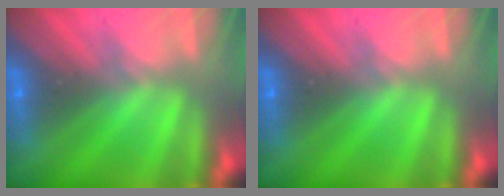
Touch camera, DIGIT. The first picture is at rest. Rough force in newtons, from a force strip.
{"total": 0.0}